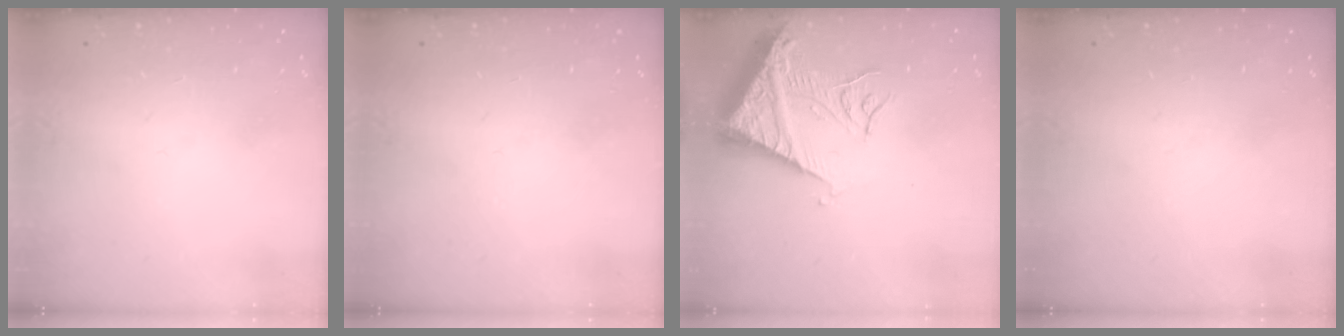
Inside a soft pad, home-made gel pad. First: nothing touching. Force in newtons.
{"total": 0.0}
{"total": 14.5, "press": 14.4, "slide": 1.8}
{"total": 0.0}